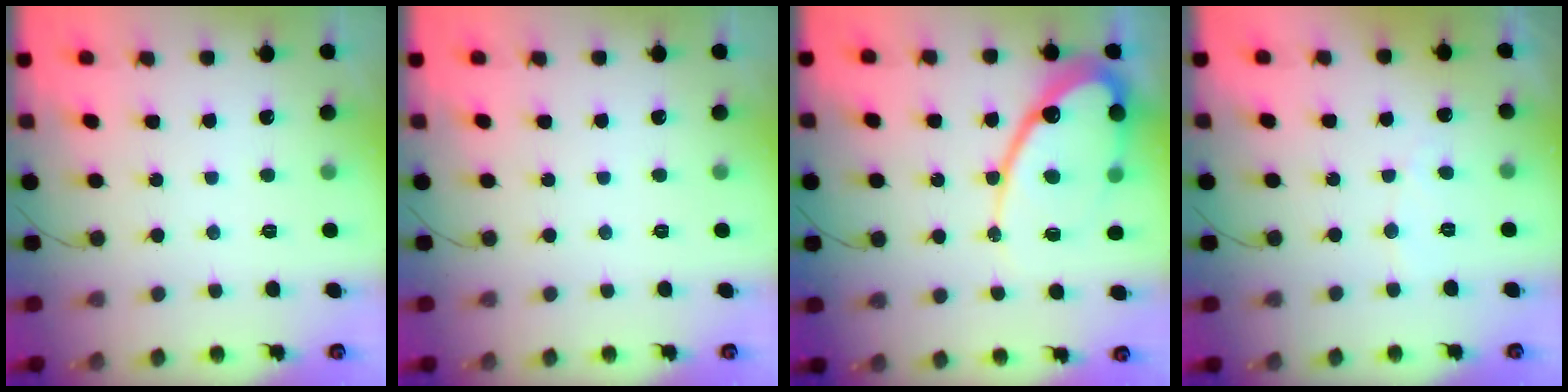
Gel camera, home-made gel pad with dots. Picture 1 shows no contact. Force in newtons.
{"total": 0.0}
{"total": 17.4, "press": 17.3, "slide": 1.3}
{"total": 2.6, "press": 2.6, "slide": 0.1}